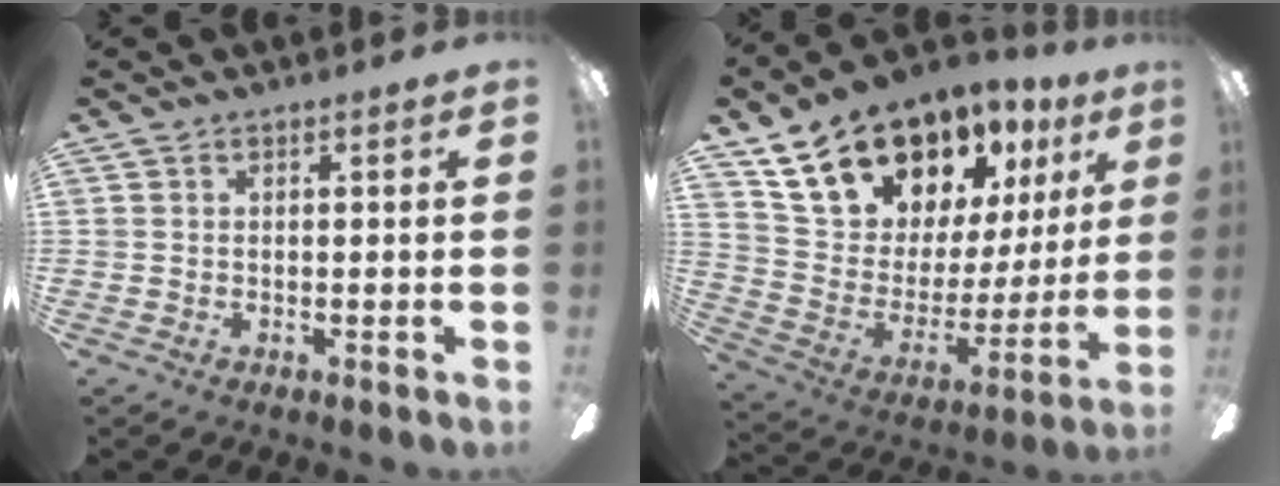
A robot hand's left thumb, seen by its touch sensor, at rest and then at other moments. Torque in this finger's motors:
{"motor_torque": [2.51, 2.51, 1.21, -1.56, 0.23]}